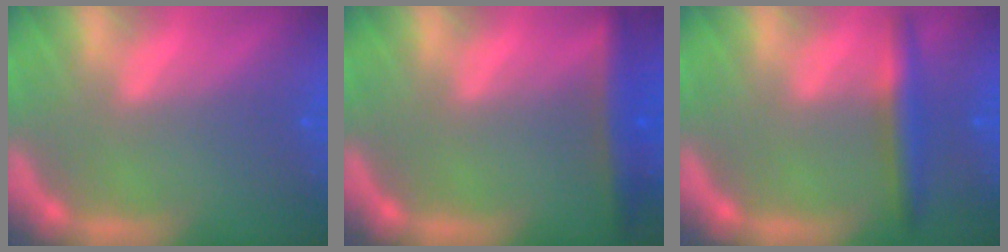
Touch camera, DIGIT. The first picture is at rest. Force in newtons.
{"total": 4.0}
{"total": 3.5}